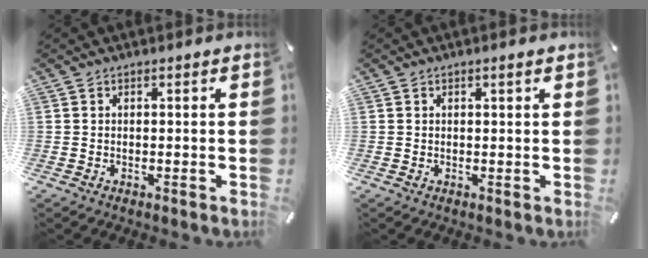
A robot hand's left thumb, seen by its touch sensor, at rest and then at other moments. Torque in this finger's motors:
{"motor_torque": [0.27, 0.15, -0.49, -0.07, -0.01]}